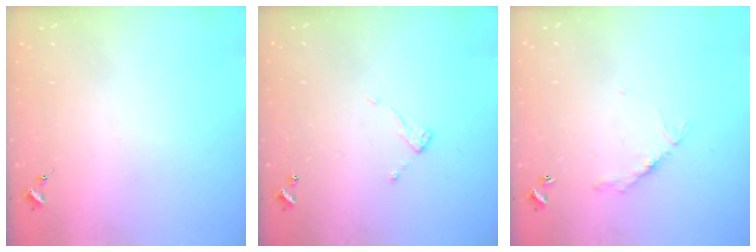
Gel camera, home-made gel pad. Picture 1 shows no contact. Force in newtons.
{"total": 5.3, "press": 5.3, "slide": 0.4}
{"total": 6.4, "press": 6.4, "slide": 0.4}